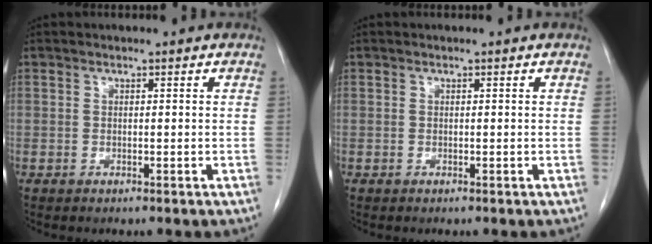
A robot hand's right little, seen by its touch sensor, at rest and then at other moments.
{"total": 0.0}